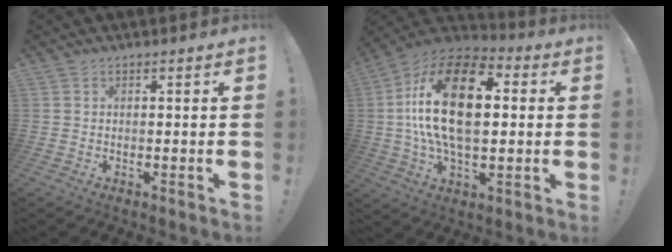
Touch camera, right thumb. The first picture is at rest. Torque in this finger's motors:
{"motor_torque": [1.64, 3.36, 1.72, -1.05, 0.68]}